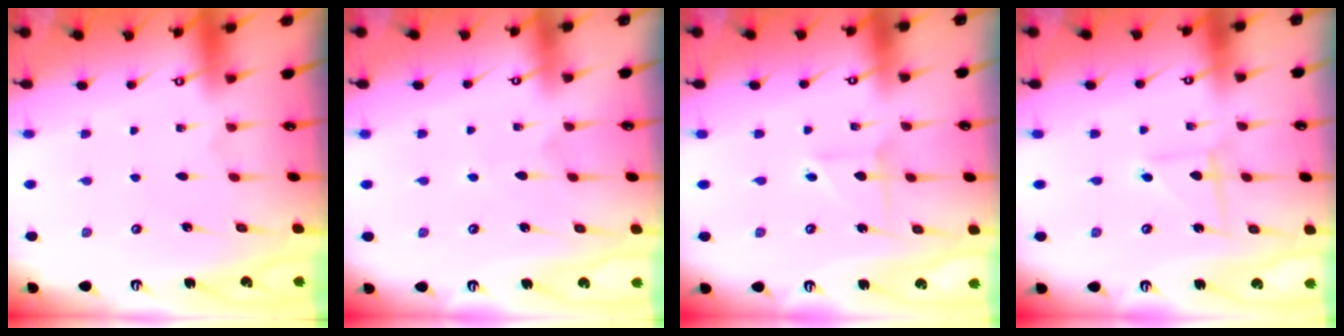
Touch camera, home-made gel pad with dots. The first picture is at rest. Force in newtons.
{"total": 3.4, "press": 3.4, "slide": 0.4}
{"total": 2.7, "press": 2.7, "slide": 0.2}
{"total": 1.8, "press": 1.8, "slide": 0.2}